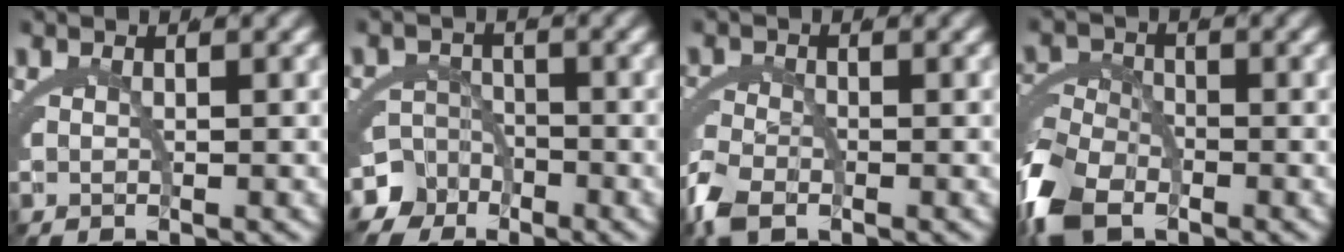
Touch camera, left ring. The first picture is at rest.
{"total": 5.9, "force": [-3.3, 4.5, 2.1], "torque": [-0.036, -0.027, -0.053]}
{"total": 2.6, "force": [-1.7, 1.1, 1.6], "torque": [-0.040, -0.013, -0.024]}
{"total": 5.2, "force": [-2.9, 3.1, 3.0], "torque": [-0.064, -0.019, -0.038]}